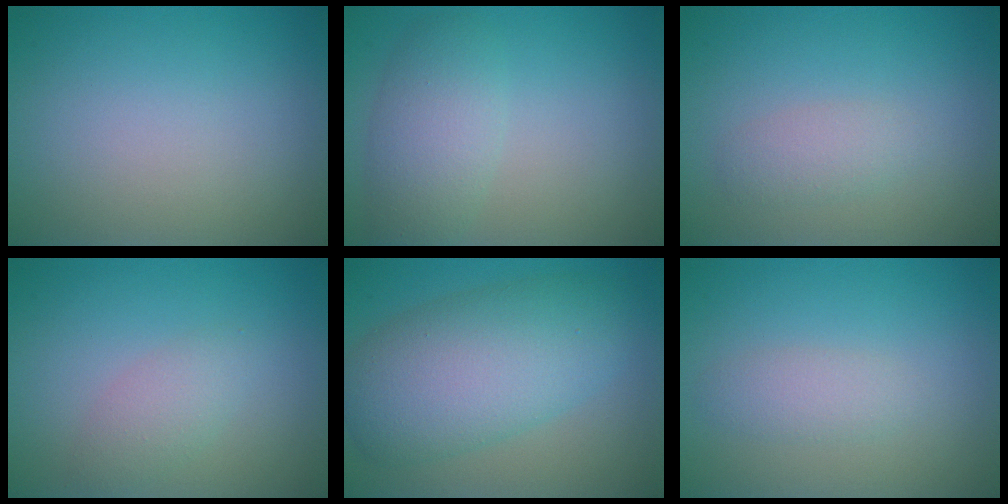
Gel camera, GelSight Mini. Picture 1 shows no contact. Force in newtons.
{"total": 3.8, "press": 3.8, "slide": 0.3}
{"total": 1.7, "press": 1.7, "slide": 0.2}
{"total": 2.0, "press": 2.0, "slide": 0.1}
{"total": 7.2, "press": 7.2, "slide": 0.3}
{"total": 1.6, "press": 1.6, "slide": 0.0}